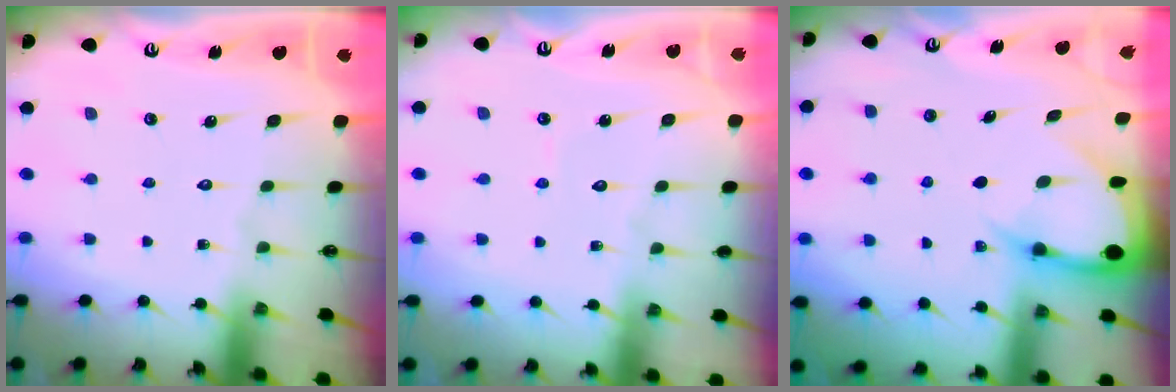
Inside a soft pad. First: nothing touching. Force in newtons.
{"total": 2.7, "press": 2.6, "slide": 0.3}
{"total": 5.5, "press": 5.5, "slide": 0.7}